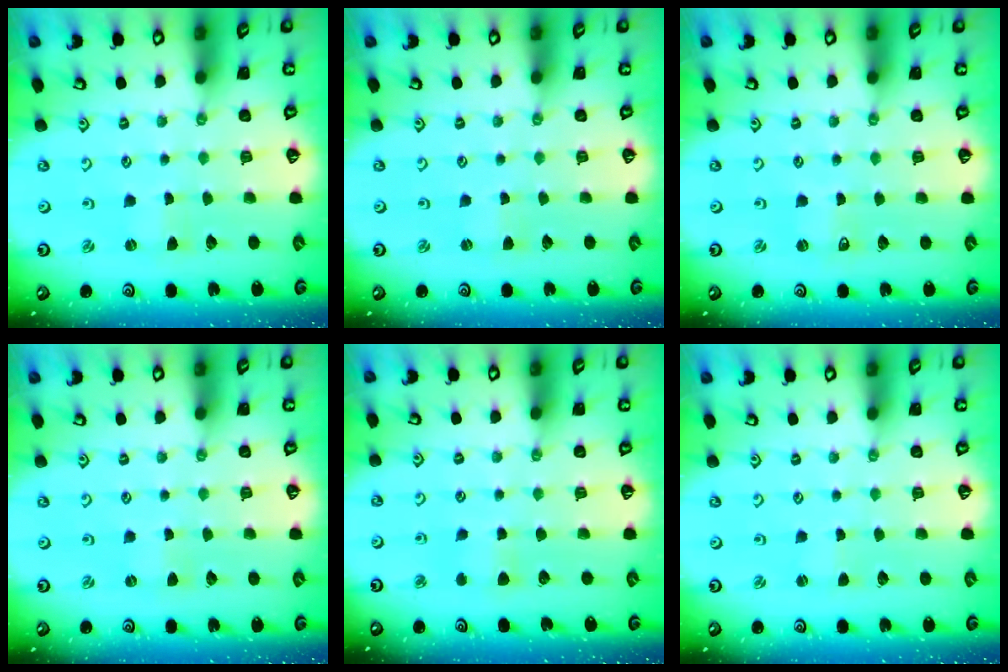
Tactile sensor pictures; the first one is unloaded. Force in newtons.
{"total": 1.3, "press": 1.2, "slide": 0.2}
{"total": 0.7, "press": 0.7, "slide": 0.0}
{"total": 0.0}
{"total": 3.5, "press": 3.4, "slide": 0.6}
{"total": 0.0}